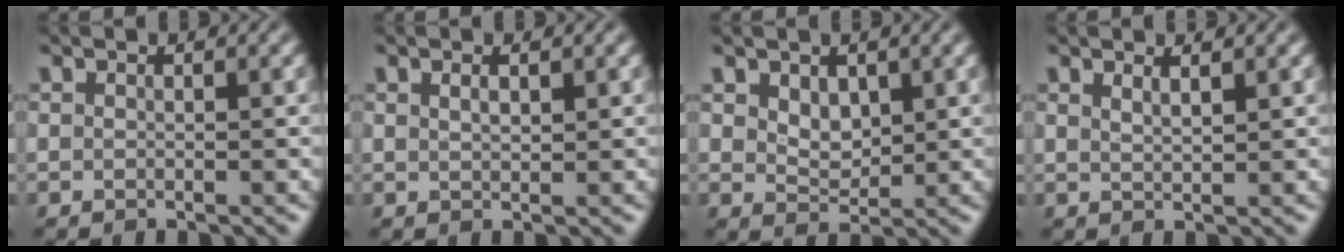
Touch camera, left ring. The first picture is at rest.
{"total": 1.0, "force": [0.6, 0.3, 0.7], "torque": [-0.016, -0.001, 0.012]}
{"total": 2.2, "force": [1.0, 1.5, 1.3], "torque": [-0.026, -0.006, 0.023]}
{"total": 1.3, "force": [1.0, 0.4, 0.8], "torque": [-0.007, 0.001, 0.013]}